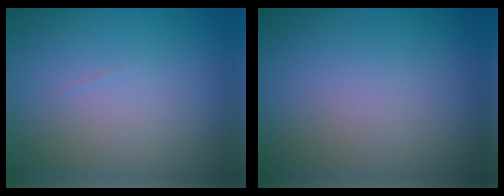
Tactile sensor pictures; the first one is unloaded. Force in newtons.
{"total": 0.0}